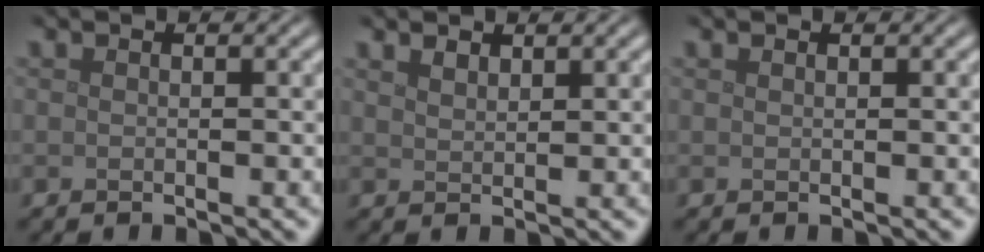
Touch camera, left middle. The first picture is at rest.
{"total": 1.2, "force": [1.1, 0.3, 0.4], "torque": [-0.010, 0.000, 0.023]}
{"total": 0.0}